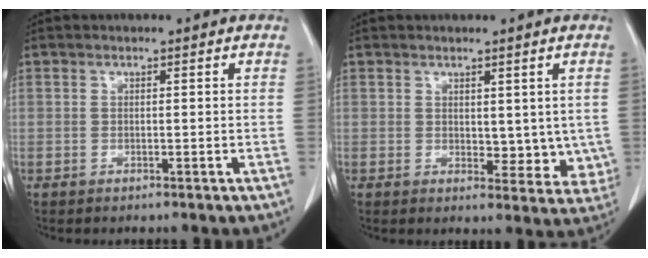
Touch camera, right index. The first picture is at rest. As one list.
[{"total": 5.4, "force": [0.8, 3.4, 4.1], "torque": [-0.027, -0.013, 0.016]}]